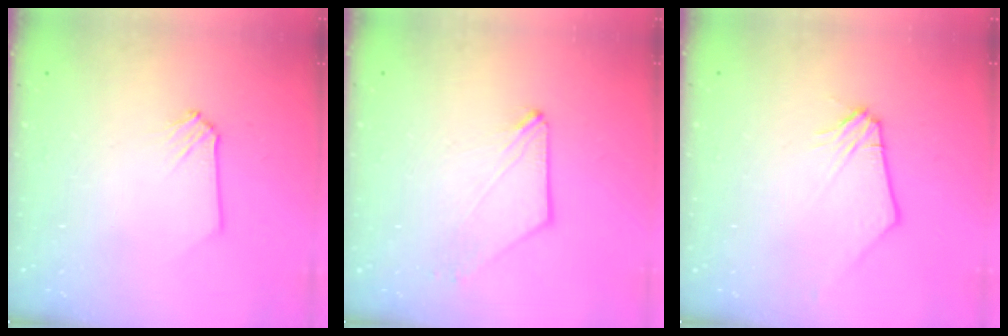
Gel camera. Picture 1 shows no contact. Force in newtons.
{"total": 0.0}
{"total": 1.2, "press": 1.2, "slide": 0.1}